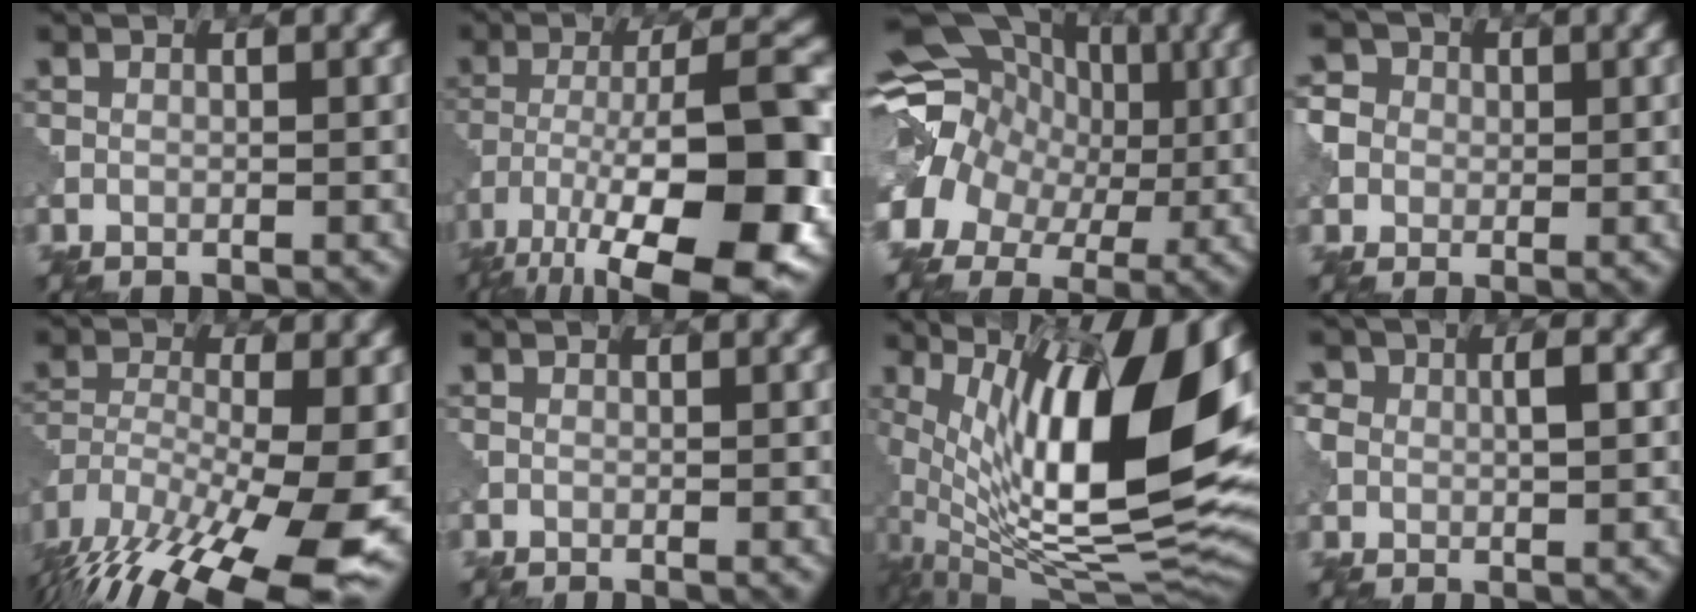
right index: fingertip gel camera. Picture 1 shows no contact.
{"total": 16.4, "force": [-7.4, 6.2, 13.2], "torque": [-0.215, 0.005, -0.112]}
{"total": 12.2, "force": [1.6, 10.4, 6.2], "torque": [-0.123, 0.019, 0.009]}
{"total": 2.7, "force": [0.2, 2.7, 0.1], "torque": [-0.014, 0.010, -0.001]}
{"total": 16.5, "force": [-9.9, 5.9, 11.9], "torque": [-0.246, -0.030, -0.136]}
{"total": 0.0}
{"total": 16.3, "force": [3.5, 6.4, 14.6], "torque": [-0.255, 0.012, 0.063]}
{"total": 2.3, "force": [0.4, 1.8, 1.4], "torque": [-0.038, 0.002, 0.012]}